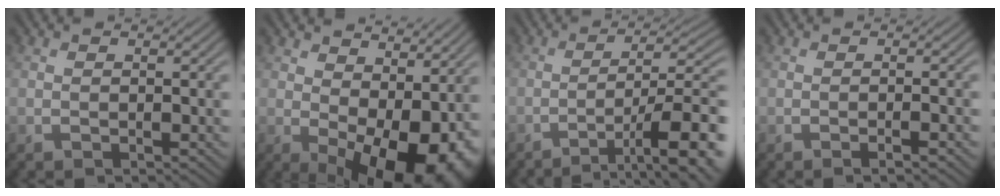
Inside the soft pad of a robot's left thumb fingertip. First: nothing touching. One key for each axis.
{"total": 14.2, "fx": 0.2, "fy": 8.0, "fz": 11.7, "tx": -0.155, "ty": -0.024, "tz": 0.035}
{"total": 12.2, "fx": -6.6, "fy": 2.9, "fz": 9.9, "tx": -0.137, "ty": 0.017, "tz": -0.094}
{"total": 1.7, "fx": -0.7, "fy": 0.2, "fz": 1.5, "tx": -0.018, "ty": 0.005, "tz": -0.017}